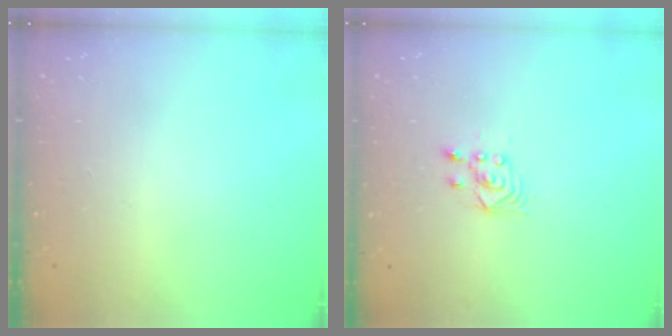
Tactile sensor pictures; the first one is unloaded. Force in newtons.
{"total": 3.5, "press": 3.0, "slide": 1.7}